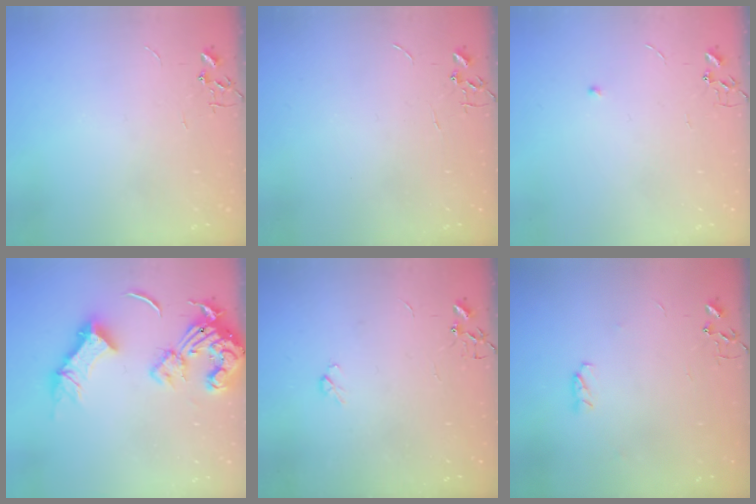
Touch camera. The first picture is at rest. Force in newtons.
{"total": 0.0}
{"total": 3.8, "press": 3.7, "slide": 0.7}
{"total": 18.2, "press": 18.1, "slide": 2.1}
{"total": 3.3, "press": 3.3, "slide": 0.6}
{"total": 3.5, "press": 3.4, "slide": 1.0}